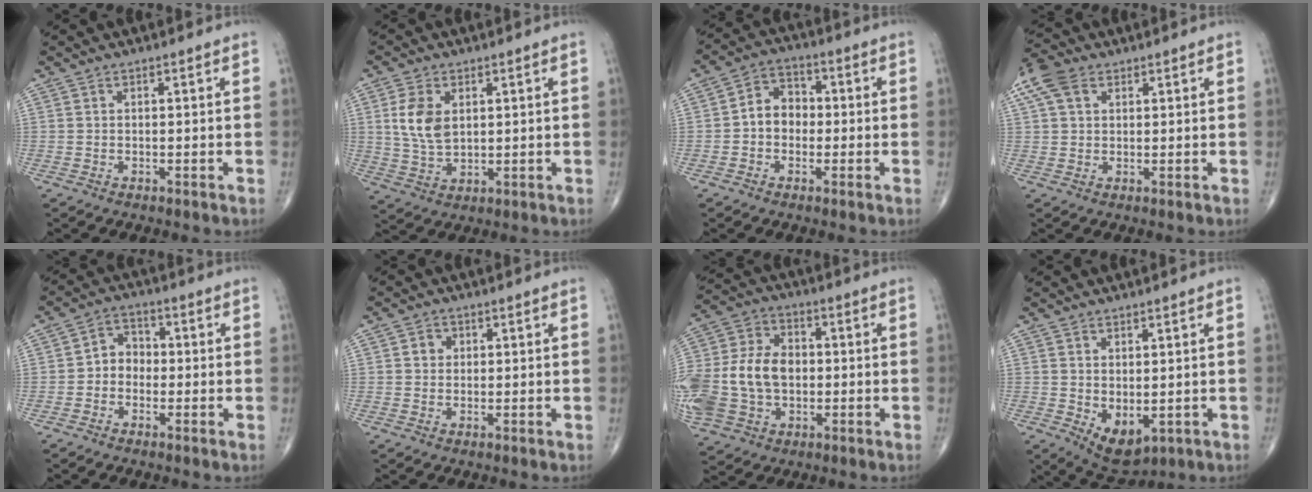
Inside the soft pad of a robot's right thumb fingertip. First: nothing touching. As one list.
[{"total": 7.8, "force": [2.0, 4.8, 5.8], "torque": [-0.110, -0.008, 0.045]}, {"total": 6.7, "force": [-0.6, 5.4, 3.9], "torque": [-0.039, 0.026, -0.026]}, {"total": 7.3, "force": [3.3, 4.9, 4.4], "torque": [-0.096, 0.017, 0.060]}, {"total": 4.9, "force": [-0.9, 4.1, 2.5], "torque": [-0.016, 0.022, -0.031]}, {"total": 2.2, "force": [0.4, 2.0, 0.8], "torque": [-0.001, 0.002, 0.004]}, {"total": 24.5, "force": [-1.9, 18.4, 16.1], "torque": [-0.389, 0.028, -0.022]}, {"total": 6.7, "force": [-1.0, 3.8, 5.4], "torque": [-0.071, -0.009, 0.005]}]